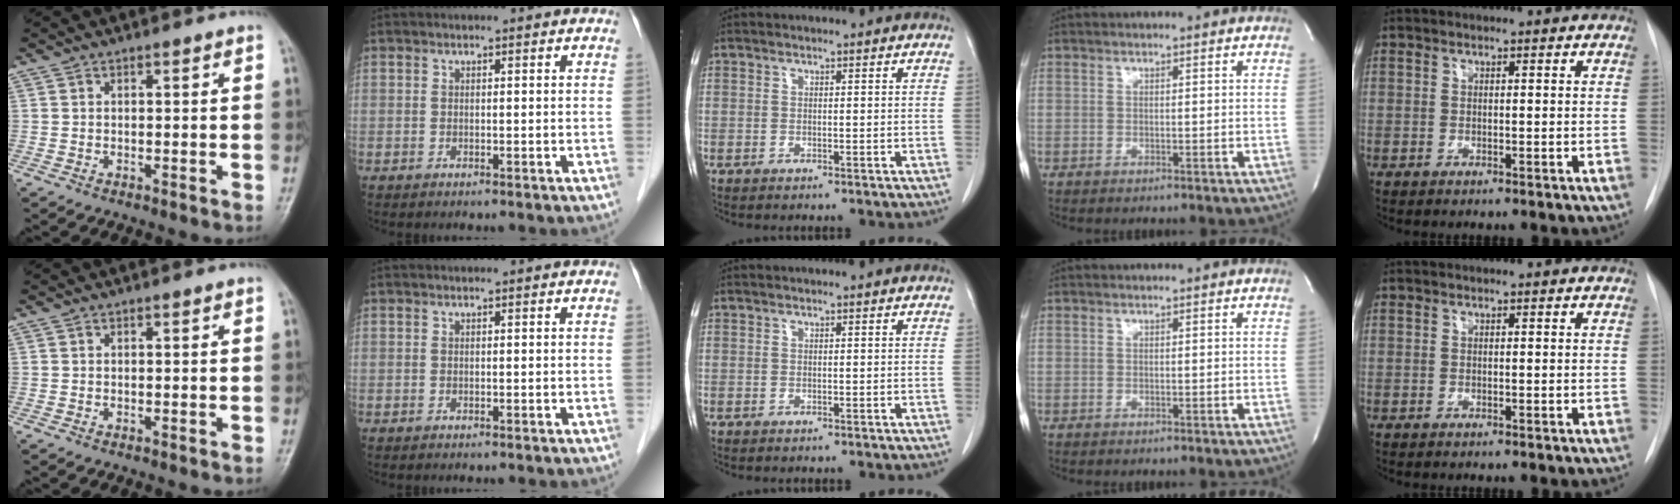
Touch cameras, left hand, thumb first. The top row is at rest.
{}